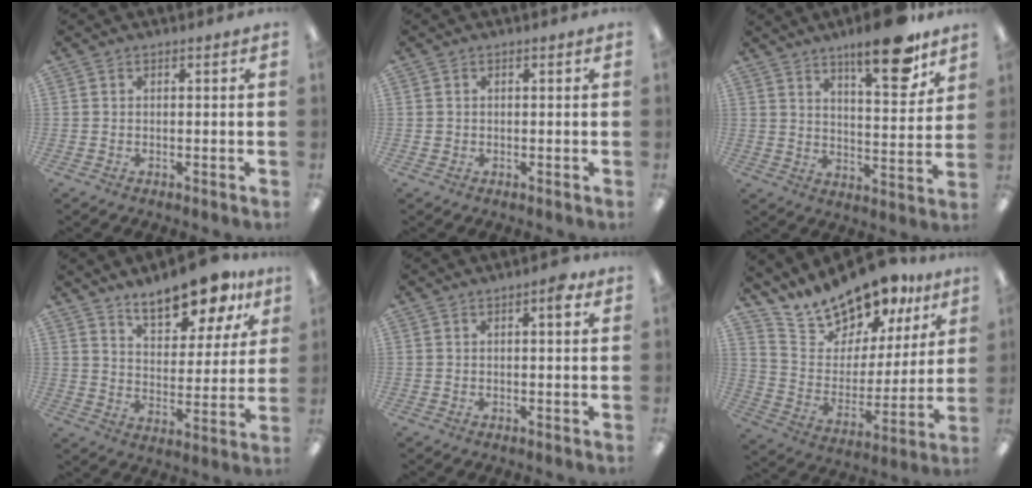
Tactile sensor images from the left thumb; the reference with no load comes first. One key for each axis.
{"total": 0.6, "fx": 0.1, "fy": 0.5, "fz": 0.1, "tx": -0.002, "ty": 0.006, "tz": 0.000}
{"total": 15.7, "fx": 11.1, "fy": 4.4, "fz": 10.3, "tx": -0.135, "ty": -0.069, "tz": 0.174}
{"total": 14.4, "fx": 11.6, "fy": 5.3, "fz": 6.7, "tx": -0.096, "ty": -0.070, "tz": 0.202}
{"total": 3.2, "fx": 1.7, "fy": 0.8, "fz": 2.6, "tx": -0.041, "ty": 0.000, "tz": 0.023}
{"total": 16.1, "fx": 14.7, "fy": 6.0, "fz": 3.1, "tx": -0.075, "ty": -0.125, "tz": 0.264}